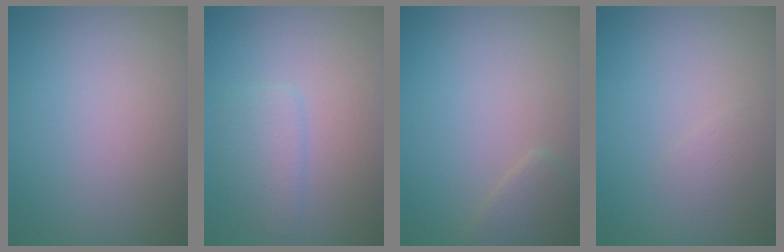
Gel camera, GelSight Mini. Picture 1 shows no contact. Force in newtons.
{"total": 1.9, "press": 1.9, "slide": 0.1}
{"total": 1.9, "press": 1.9, "slide": 0.1}
{"total": 0.8, "press": 0.8, "slide": 0.0}